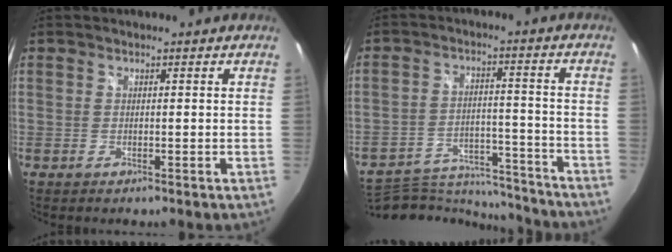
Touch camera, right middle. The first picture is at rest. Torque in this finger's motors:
{"motor_torque": [-1.02, -1.11, -0.17, -0.06]}